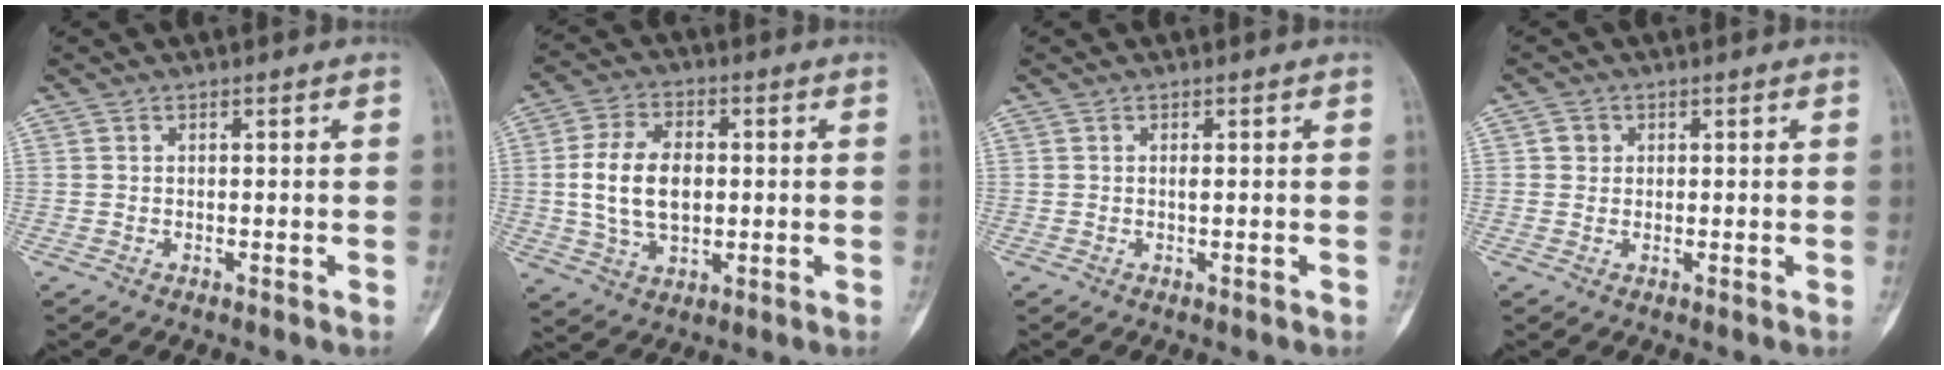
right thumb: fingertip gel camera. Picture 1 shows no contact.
{"total": 11.8, "force": [0.3, 7.5, 9.1], "torque": [-0.161, 0.006, 0.011]}
{"total": 0.7, "force": [0.0, 0.1, 0.7], "torque": [-0.010, -0.001, 0.001]}
{"total": 1.7, "force": [0.4, 1.6, 0.4], "torque": [0.001, 0.001, 0.004]}